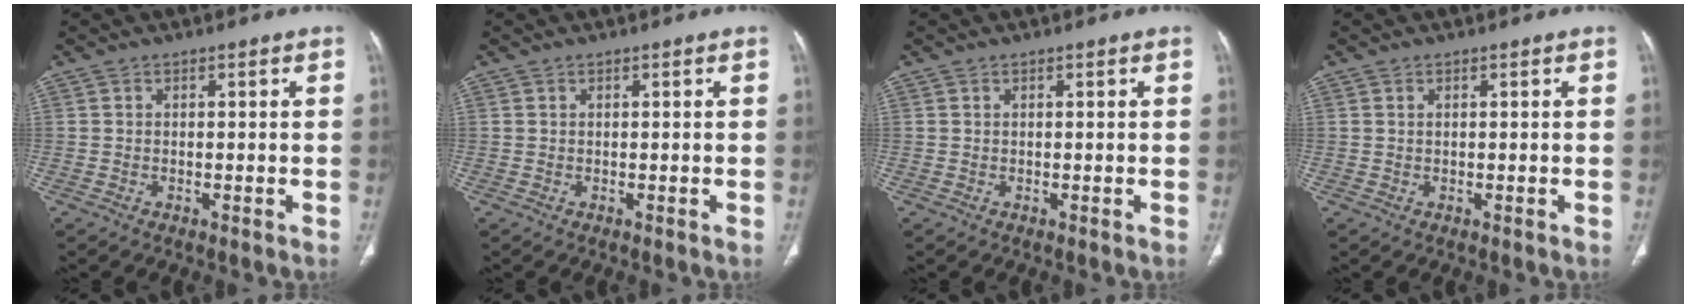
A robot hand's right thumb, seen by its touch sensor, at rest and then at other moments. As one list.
[{"total": 0.0}, {"total": 0.0}, {"total": 0.0}]